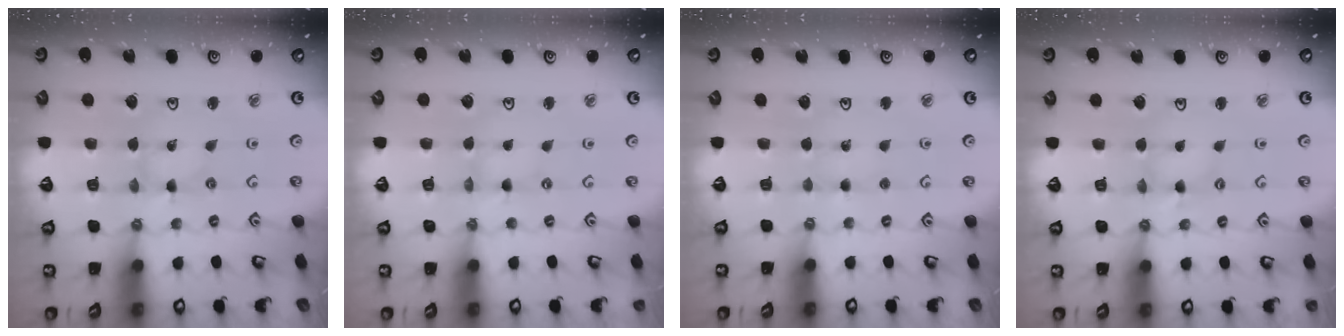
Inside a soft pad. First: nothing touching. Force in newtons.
{"total": 0.0}
{"total": 2.6, "press": 2.6, "slide": 0.3}
{"total": 2.5, "press": 2.5, "slide": 0.3}